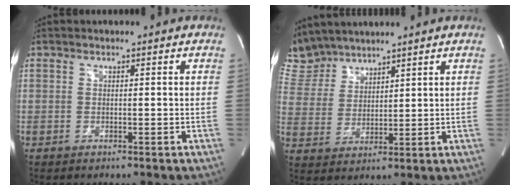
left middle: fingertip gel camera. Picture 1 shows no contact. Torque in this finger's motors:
{"motor_torque": [1.08, -1.06, 0.19, -0.06]}